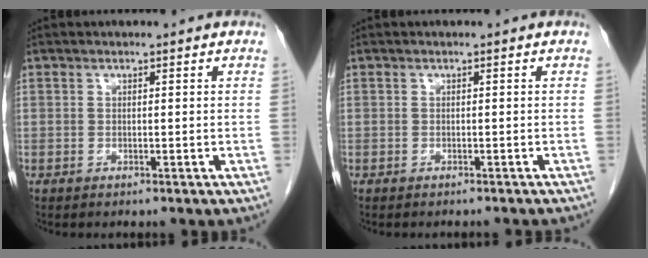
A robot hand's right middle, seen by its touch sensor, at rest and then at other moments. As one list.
[{"total": 2.7, "force": [-2.6, 0.4, 0.8], "torque": [-0.015, -0.006, -0.030]}]